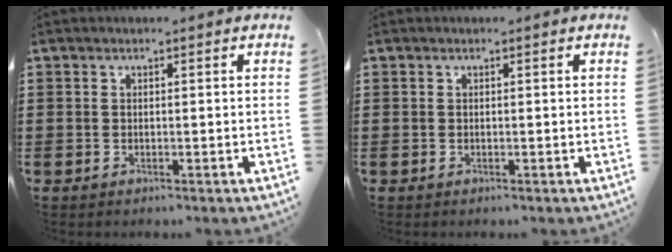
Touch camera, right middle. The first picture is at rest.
{"total": 0.0}